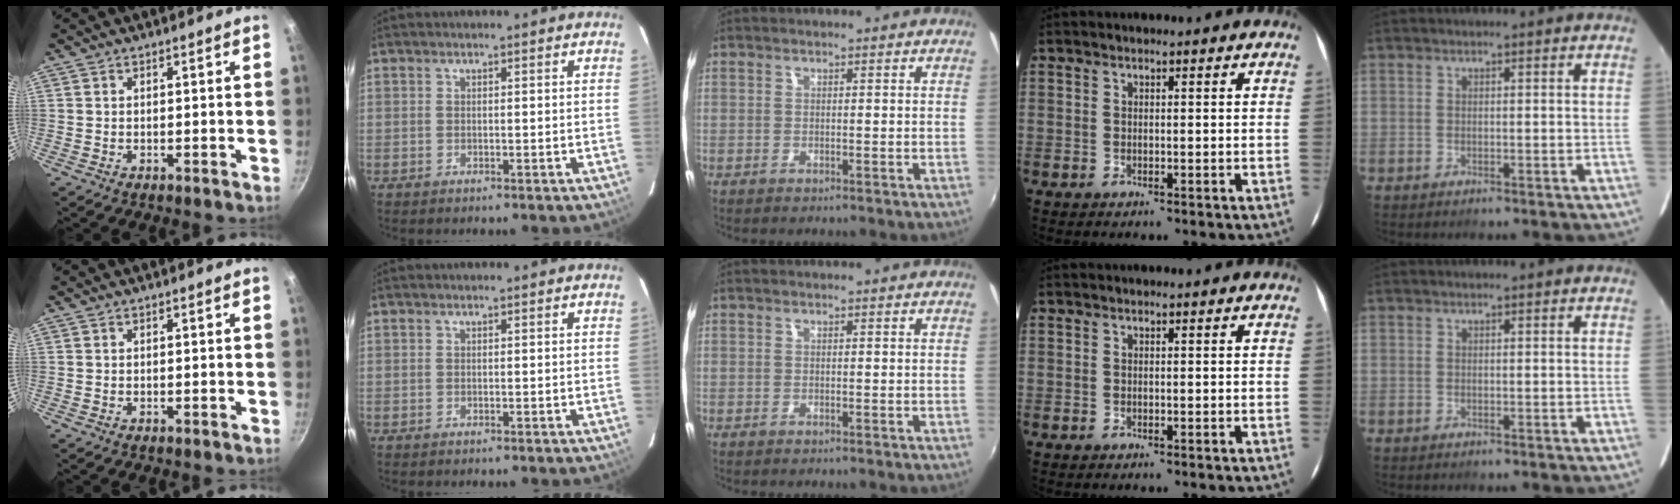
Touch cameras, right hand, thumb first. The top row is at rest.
{}